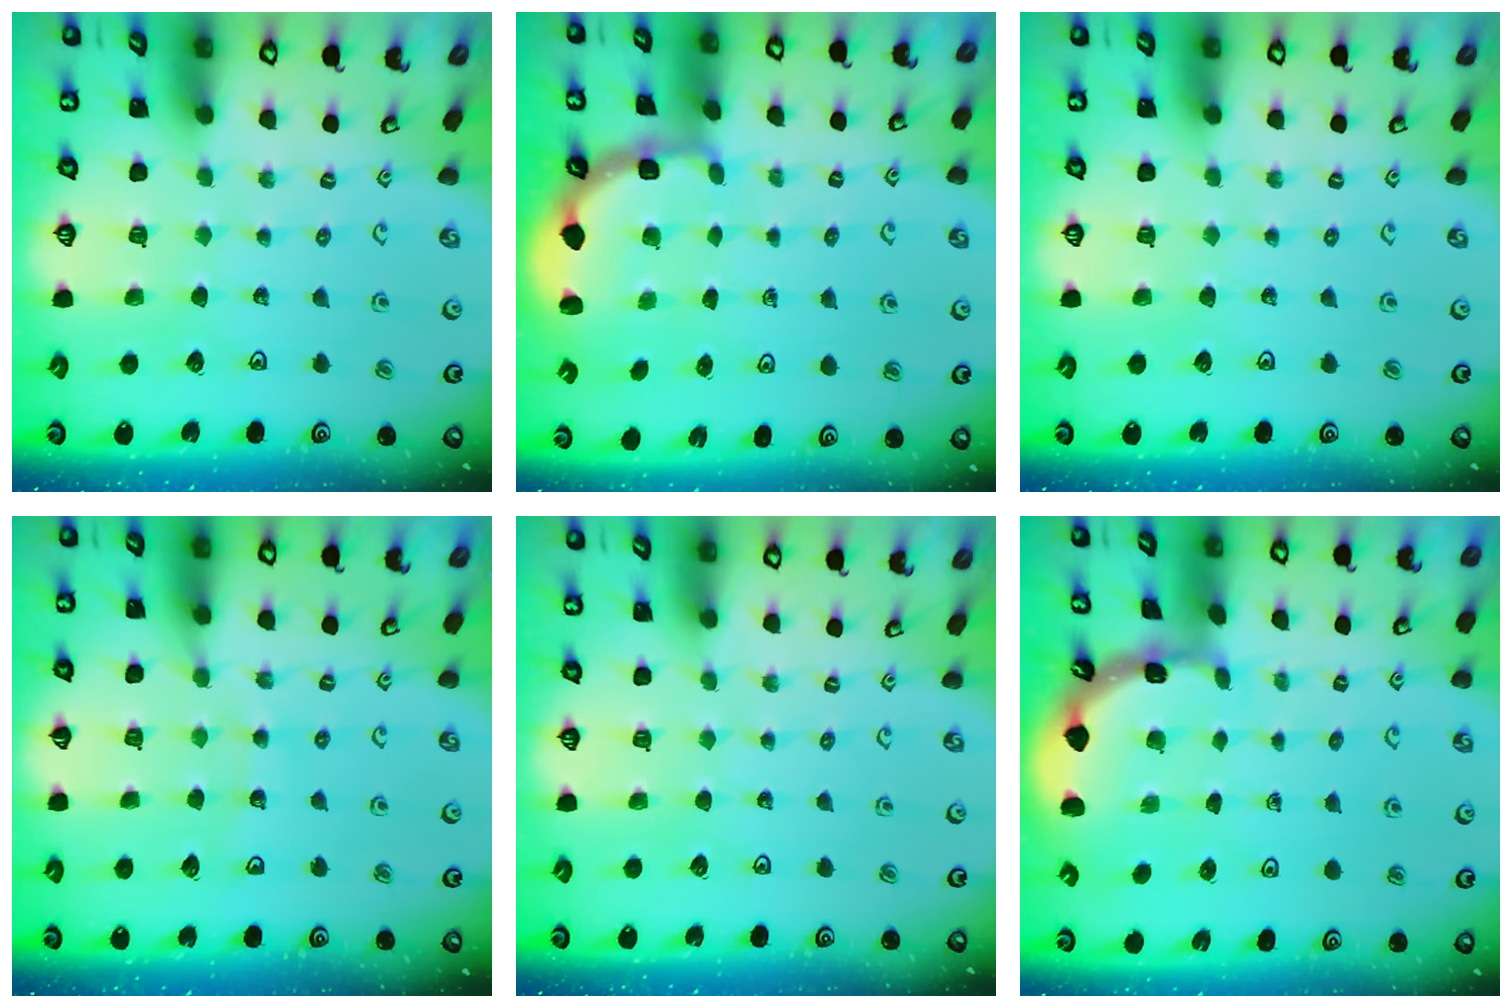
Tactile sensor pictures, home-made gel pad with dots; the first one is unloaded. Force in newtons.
{"total": 2.7, "press": 2.3, "slide": 1.4}
{"total": 0.0}
{"total": 8.5, "press": 8.4, "slide": 1.0}
{"total": 0.0}
{"total": 1.9, "press": 1.9, "slide": 0.1}